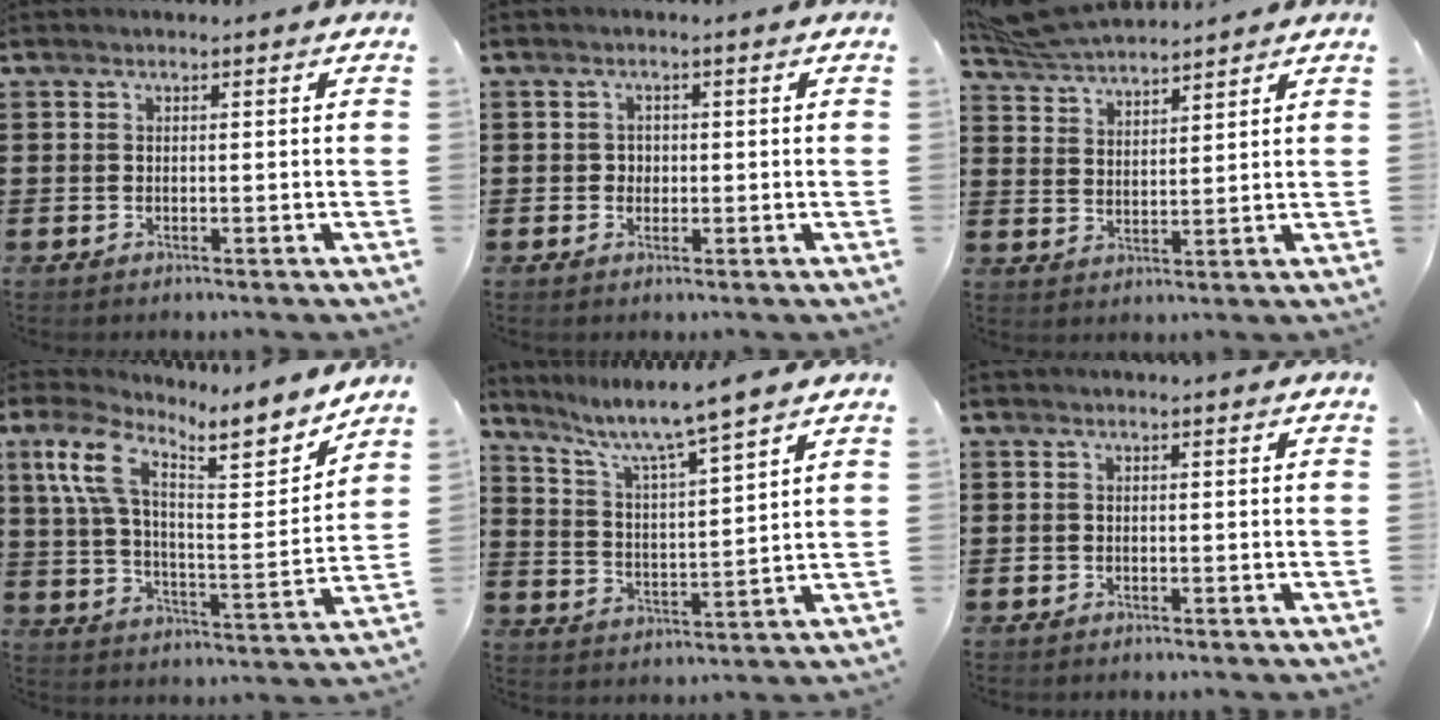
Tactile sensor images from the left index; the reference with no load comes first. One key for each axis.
{"total": 1.5, "fx": 0.1, "fy": 1.4, "fz": 0.4, "tx": -0.013, "ty": 0.006, "tz": 0.001}
{"total": 6.6, "fx": 6.3, "fy": 1.3, "fz": 1.5, "tx": -0.053, "ty": -0.015, "tz": 0.120}
{"total": 11.9, "fx": 9.0, "fy": 3.3, "fz": 7.1, "tx": -0.148, "ty": -0.051, "tz": 0.151}
{"total": 6.2, "fx": 5.3, "fy": -0.4, "fz": 3.1, "tx": -0.083, "ty": -0.039, "tz": 0.082}
{"total": 0.5, "fx": -0.2, "fy": 0.5, "fz": 0.0, "tx": -0.002, "ty": 0.004, "tz": -0.004}